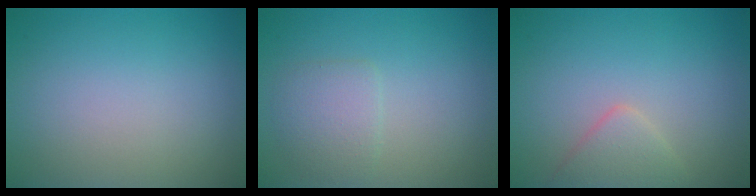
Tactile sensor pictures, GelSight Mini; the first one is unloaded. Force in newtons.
{"total": 2.2, "press": 2.2, "slide": 0.1}
{"total": 2.2, "press": 2.2, "slide": 0.1}